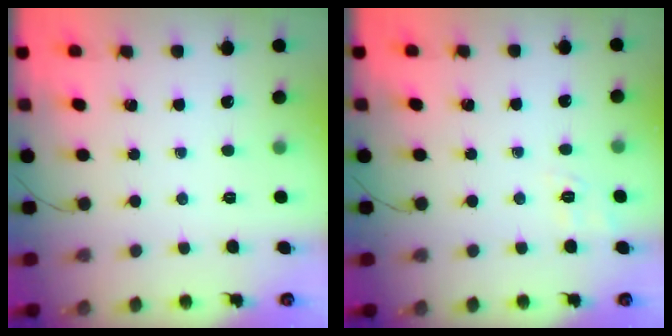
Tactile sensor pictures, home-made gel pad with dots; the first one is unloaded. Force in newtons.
{"total": 3.6, "press": 3.0, "slide": 1.9}